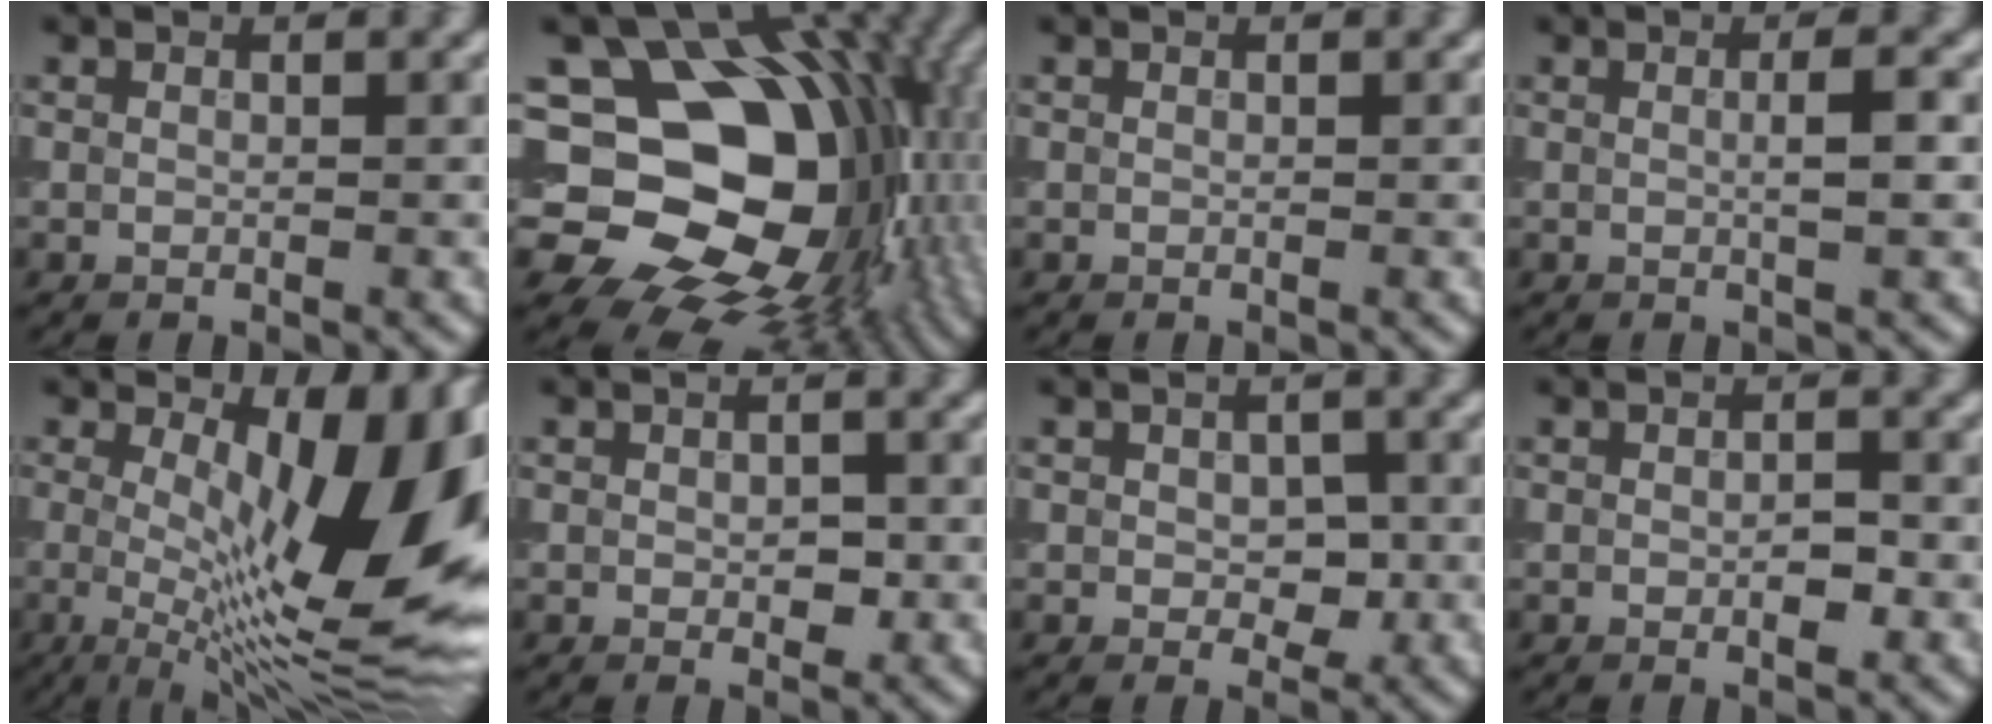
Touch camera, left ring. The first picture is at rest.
{"total": 16.7, "force": [-1.1, 12.9, 10.5], "torque": [-0.144, 0.000, -0.021]}
{"total": 0.0}
{"total": 2.2, "force": [0.1, 0.5, 2.1], "torque": [-0.030, 0.005, -0.002]}
{"total": 14.1, "force": [1.7, 5.5, 12.9], "torque": [-0.159, -0.001, 0.022]}
{"total": 1.6, "force": [-0.1, 0.9, 1.4], "torque": [-0.016, -0.003, 0.000]}
{"total": 2.5, "force": [-0.2, 1.6, 2.0], "torque": [-0.029, -0.006, -0.002]}
{"total": 1.8, "force": [-0.4, 0.7, 1.6], "torque": [-0.024, 0.000, -0.006]}